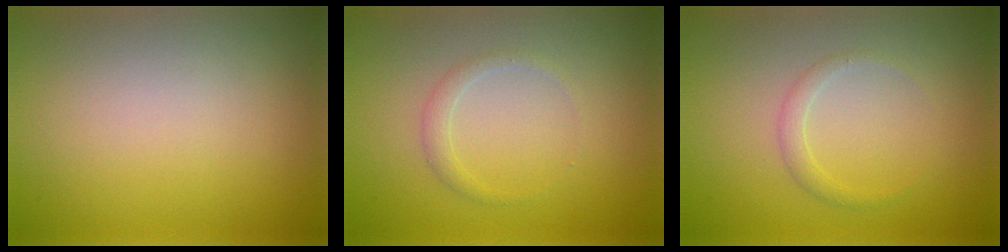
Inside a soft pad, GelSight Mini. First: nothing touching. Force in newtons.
{"total": 1.1, "press": 1.1, "slide": 0.1}
{"total": 1.2, "press": 1.2, "slide": 0.1}